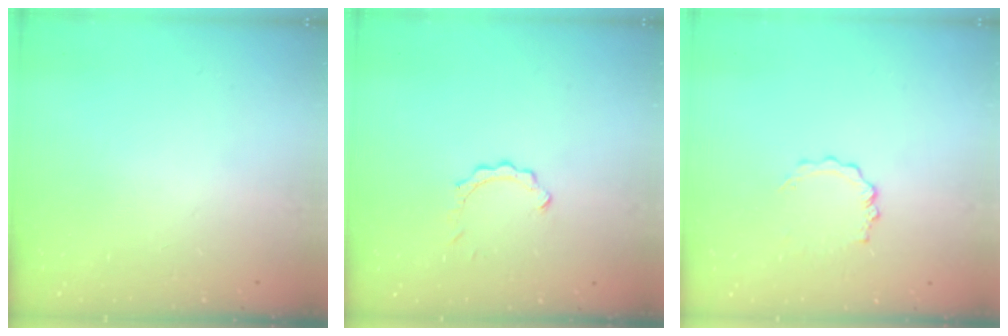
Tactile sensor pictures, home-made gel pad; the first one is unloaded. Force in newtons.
{"total": 2.1, "press": 2.1, "slide": 0.2}
{"total": 3.5, "press": 3.5, "slide": 0.2}